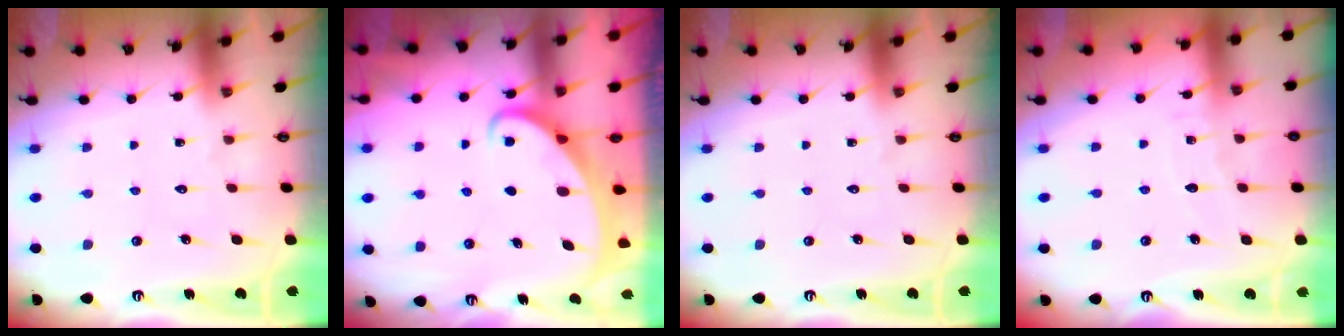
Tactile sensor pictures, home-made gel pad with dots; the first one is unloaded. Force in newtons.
{"total": 2.2, "press": 2.2, "slide": 0.3}
{"total": 0.0}
{"total": 3.6, "press": 3.6, "slide": 0.3}